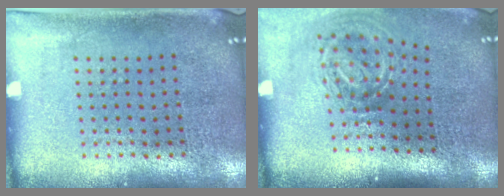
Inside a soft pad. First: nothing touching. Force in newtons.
{"total": 2.0, "press": 1.3, "slide": 1.6}